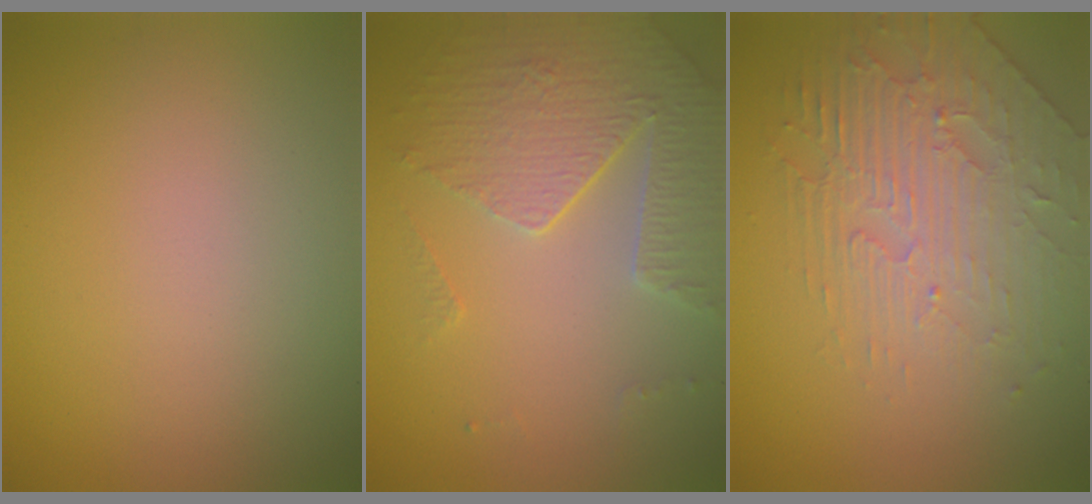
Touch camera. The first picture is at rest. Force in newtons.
{"total": 3.7, "press": 3.6, "slide": 0.9}
{"total": 3.3, "press": 2.9, "slide": 1.6}